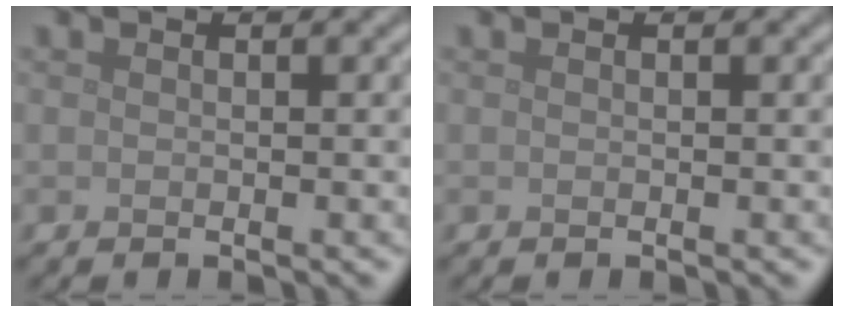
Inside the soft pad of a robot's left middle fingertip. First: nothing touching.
{"total": 0.0}